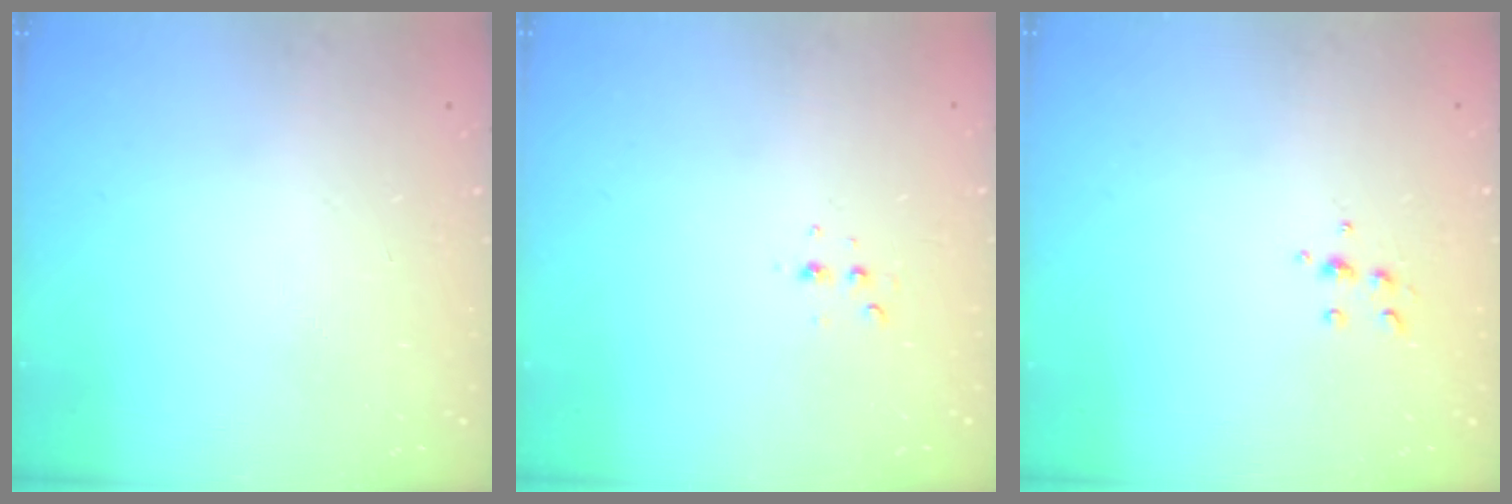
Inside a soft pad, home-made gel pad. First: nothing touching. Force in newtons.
{"total": 2.8, "press": 2.8, "slide": 0.7}
{"total": 5.8, "press": 5.7, "slide": 0.8}